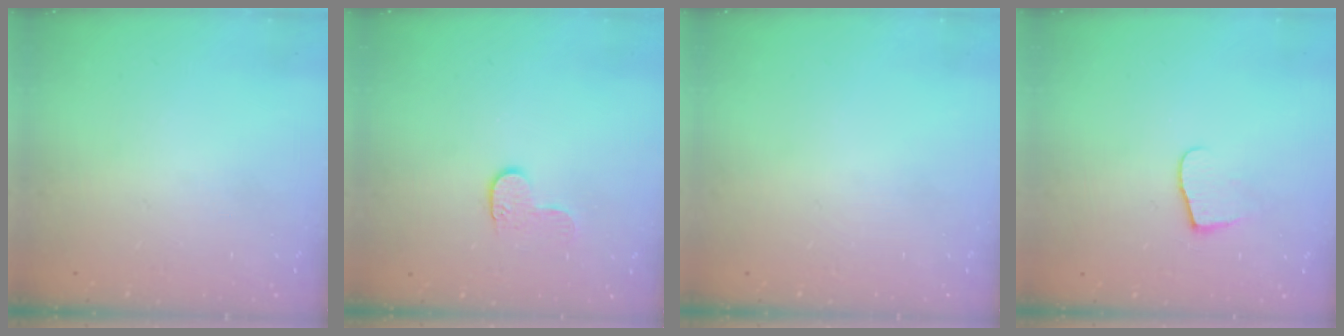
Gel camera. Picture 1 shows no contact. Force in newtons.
{"total": 5.6, "press": 5.6, "slide": 0.5}
{"total": 0.0}
{"total": 5.4, "press": 5.4, "slide": 0.5}